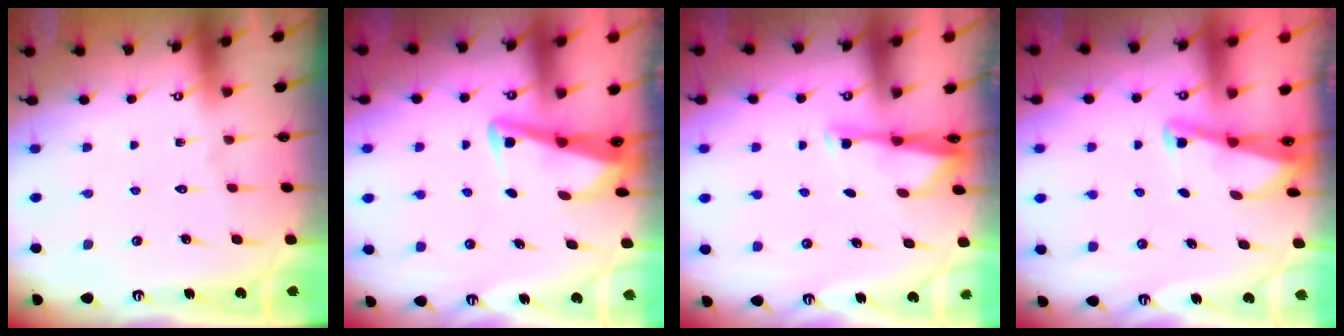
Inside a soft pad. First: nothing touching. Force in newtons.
{"total": 3.7, "press": 3.7, "slide": 0.4}
{"total": 2.9, "press": 2.9, "slide": 0.6}
{"total": 2.2, "press": 2.2, "slide": 0.3}